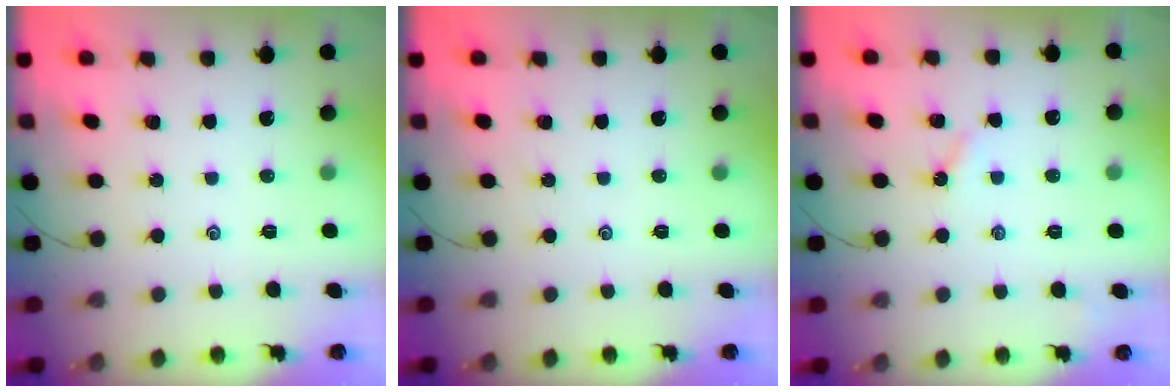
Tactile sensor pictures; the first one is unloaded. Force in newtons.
{"total": 0.0}
{"total": 2.8, "press": 2.8, "slide": 0.5}